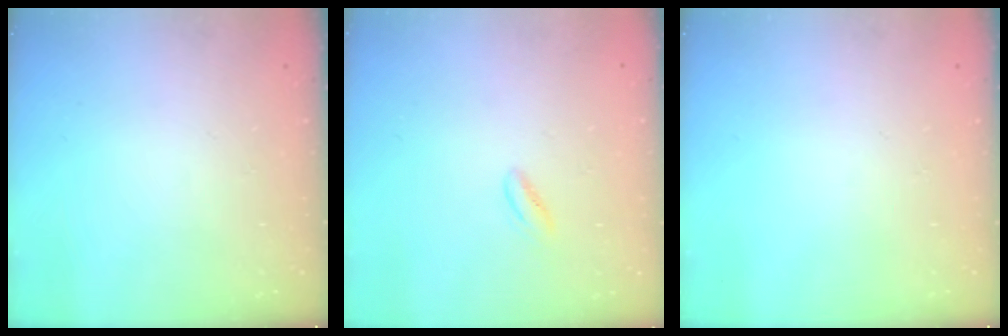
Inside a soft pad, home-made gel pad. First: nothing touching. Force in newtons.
{"total": 2.7, "press": 2.6, "slide": 0.8}
{"total": 0.0}